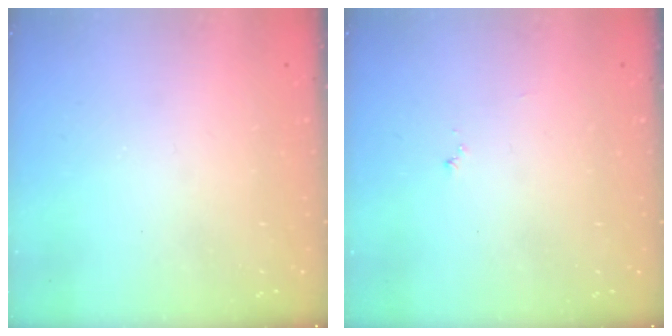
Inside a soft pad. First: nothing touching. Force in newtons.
{"total": 3.8, "press": 3.8, "slide": 0.3}